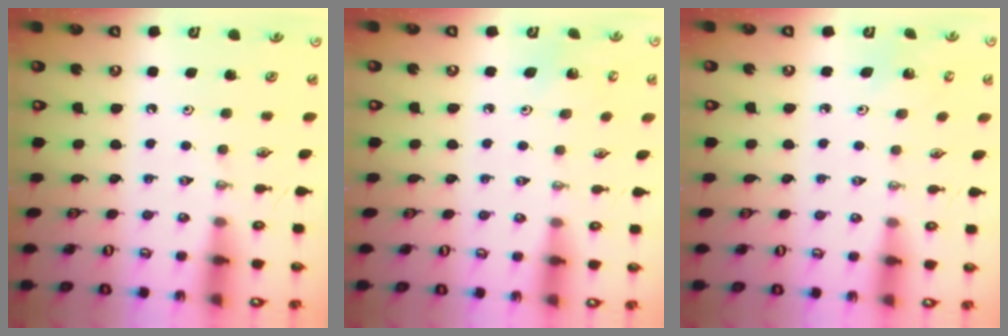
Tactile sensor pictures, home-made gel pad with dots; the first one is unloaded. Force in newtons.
{"total": 3.7, "press": 3.7, "slide": 0.3}
{"total": 2.0, "press": 2.0, "slide": 0.1}